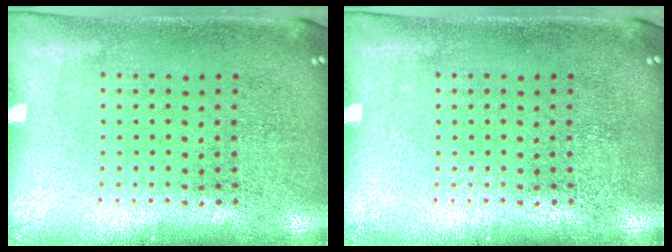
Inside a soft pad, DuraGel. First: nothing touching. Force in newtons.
{"total": 0.0}